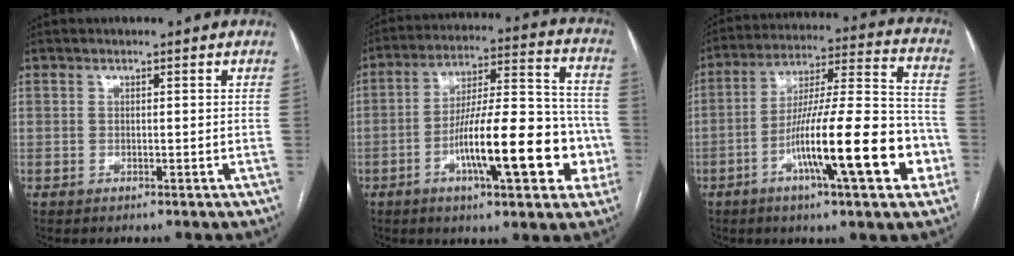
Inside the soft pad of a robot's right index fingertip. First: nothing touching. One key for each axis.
{"total": 18.1, "fx": -5.6, "fy": 4.4, "fz": 16.6, "tx": -0.261, "ty": 0.026, "tz": -0.083}
{"total": 19.4, "fx": -6.9, "fy": 2.2, "fz": 18.0, "tx": -0.280, "ty": 0.007, "tz": -0.106}